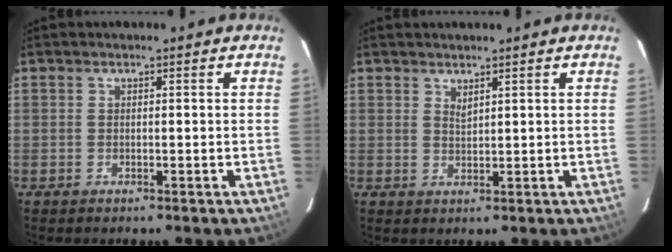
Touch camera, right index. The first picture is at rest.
{"total": 1.4, "force": [1.2, 0.2, 0.7], "torque": [-0.010, 0.000, 0.022]}